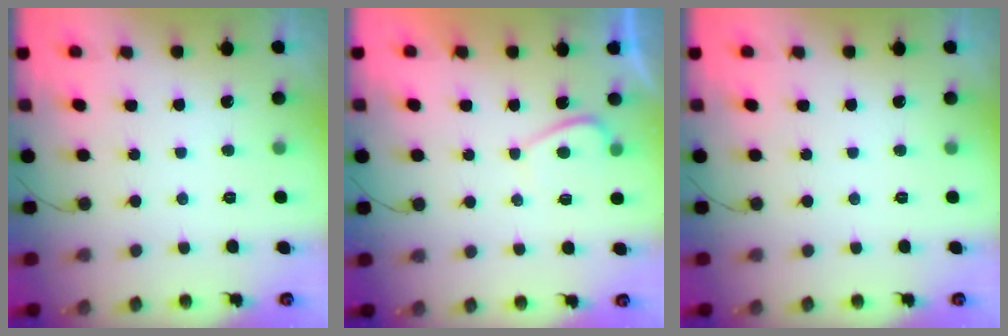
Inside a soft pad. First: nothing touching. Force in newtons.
{"total": 1.9, "press": 1.8, "slide": 0.7}
{"total": 0.0}